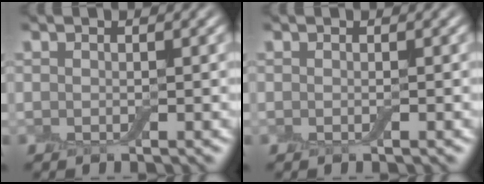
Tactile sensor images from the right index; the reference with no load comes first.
{"total": 0.0}